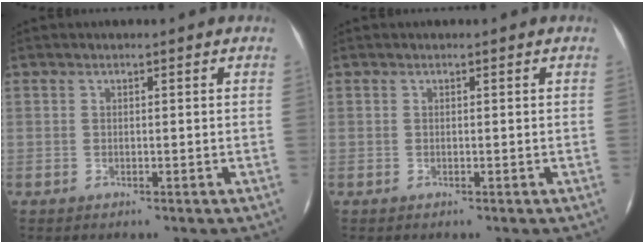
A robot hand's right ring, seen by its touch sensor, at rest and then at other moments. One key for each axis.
{"total": 0.0}